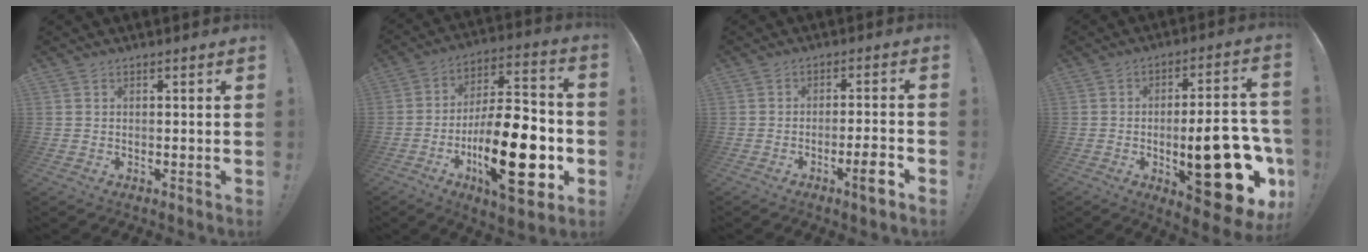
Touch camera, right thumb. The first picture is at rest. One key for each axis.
{"total": 26.8, "fx": -7.9, "fy": 10.2, "fz": 23.5, "tx": -0.406, "ty": 0.040, "tz": -0.119}
{"total": 6.6, "fx": -3.5, "fy": 0.4, "fz": 5.6, "tx": -0.081, "ty": 0.008, "tz": -0.057}
{"total": 24.8, "fx": -6.9, "fy": 9.3, "fz": 22.0, "tx": -0.294, "ty": 0.026, "tz": -0.093}